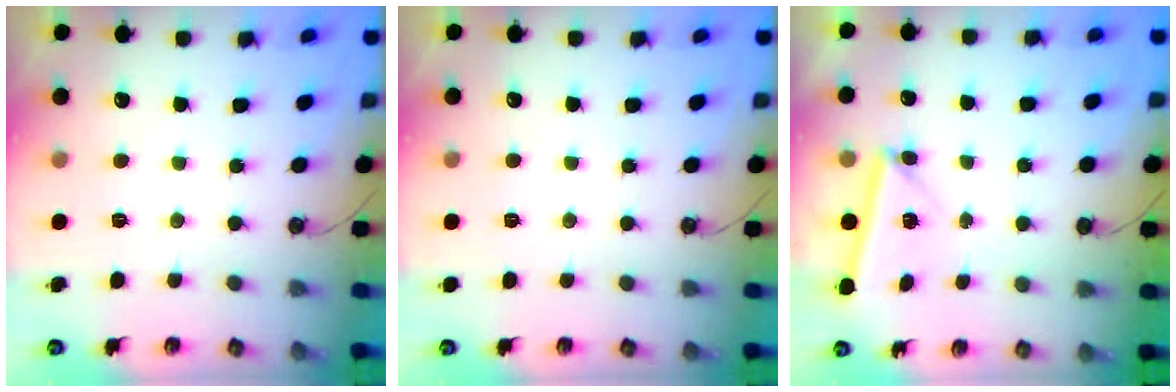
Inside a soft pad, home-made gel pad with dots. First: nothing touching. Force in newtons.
{"total": 2.1, "press": 1.5, "slide": 1.5}
{"total": 4.1, "press": 4.0, "slide": 0.9}